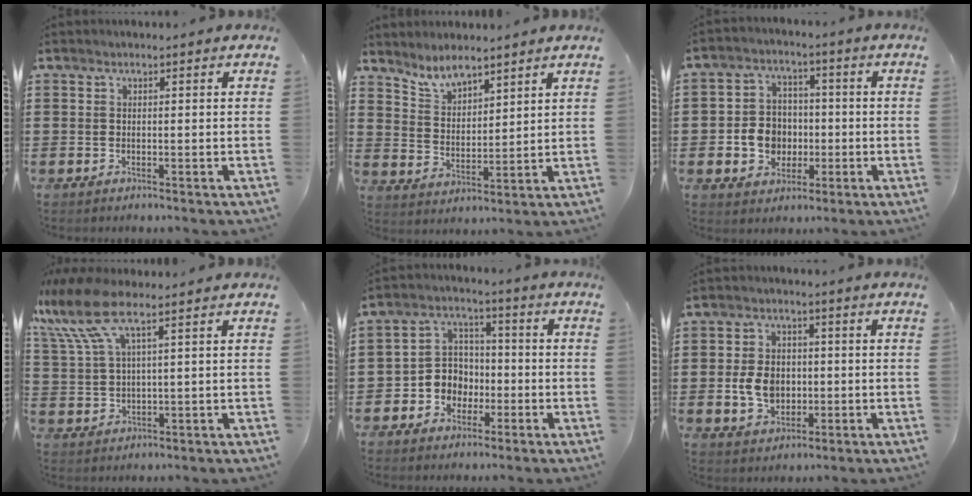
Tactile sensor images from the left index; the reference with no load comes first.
{"total": 5.2, "force": [5.0, 0.8, 1.3], "torque": [-0.043, -0.017, 0.093]}
{"total": 6.5, "force": [-1.1, 5.9, 2.5], "torque": [-0.055, 0.016, -0.019]}
{"total": 9.2, "force": [5.2, 3.0, 6.9], "torque": [-0.170, -0.010, 0.090]}
{"total": 5.8, "force": [-2.0, 5.2, 1.3], "torque": [-0.049, 0.010, -0.043]}
{"total": 6.6, "force": [-0.6, 4.9, 4.3], "torque": [-0.094, 0.004, -0.015]}